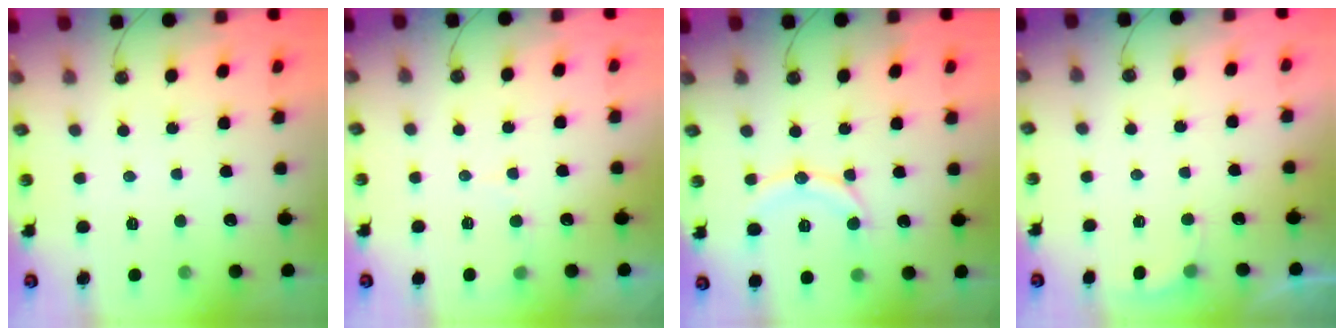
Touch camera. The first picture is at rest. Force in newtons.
{"total": 4.4, "press": 4.4, "slide": 0.5}
{"total": 12.2, "press": 12.1, "slide": 1.2}
{"total": 3.0, "press": 2.9, "slide": 0.8}